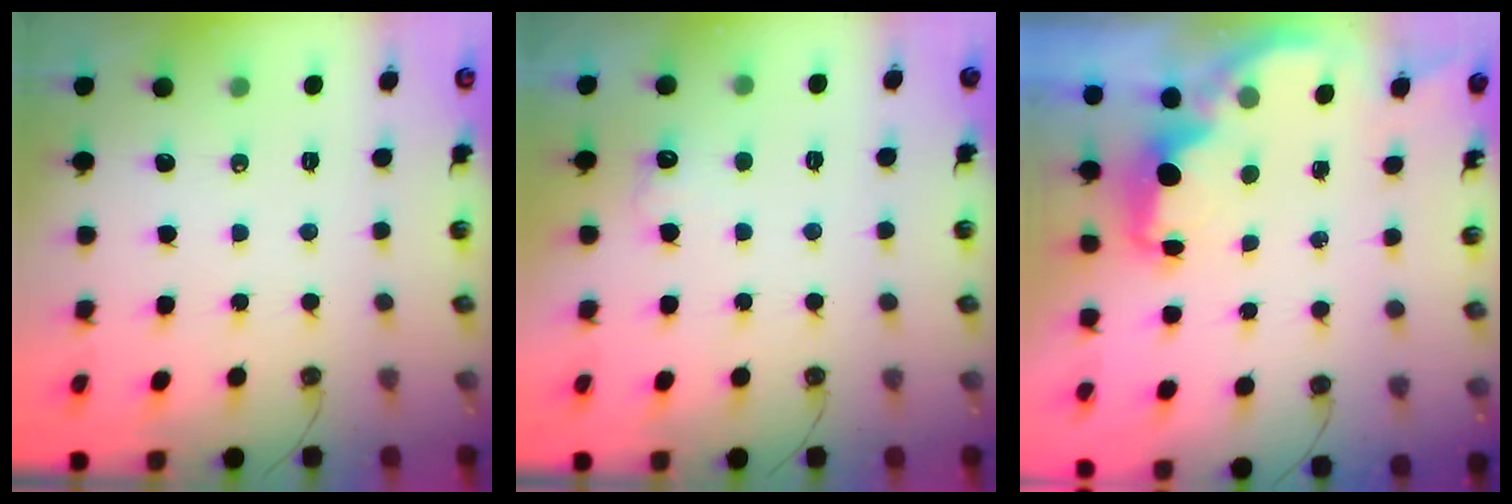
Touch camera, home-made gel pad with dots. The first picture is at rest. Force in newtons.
{"total": 6.3, "press": 6.2, "slide": 1.3}
{"total": 2.2, "press": 2.1, "slide": 0.7}